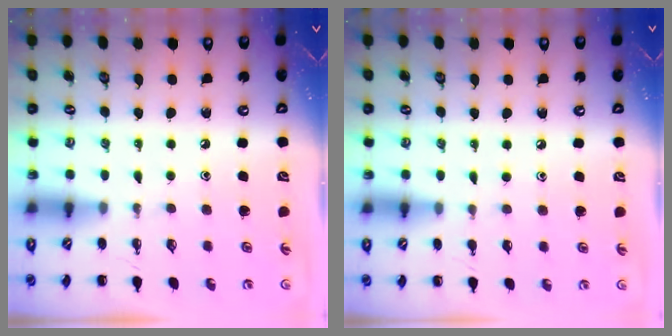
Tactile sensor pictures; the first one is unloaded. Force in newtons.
{"total": 2.9, "press": 2.6, "slide": 1.2}